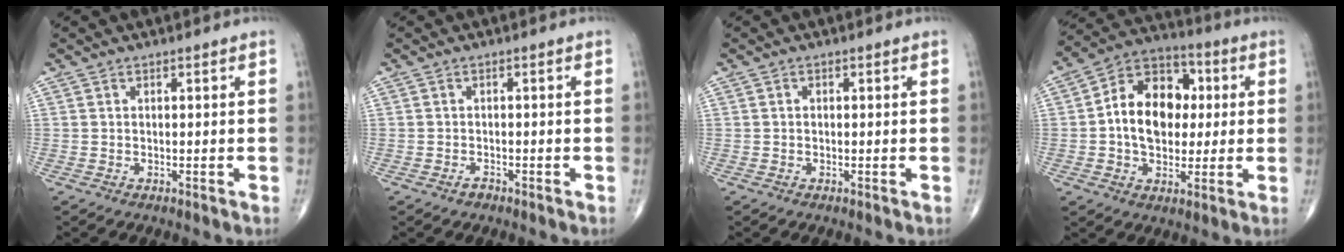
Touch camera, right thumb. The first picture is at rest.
{"total": 0.0}
{"total": 0.5, "force": [0.0, 0.4, 0.3], "torque": [-0.003, 0.002, 0.000]}
{"total": 15.3, "force": [1.1, 11.0, 10.6], "torque": [-0.134, 0.024, 0.010]}